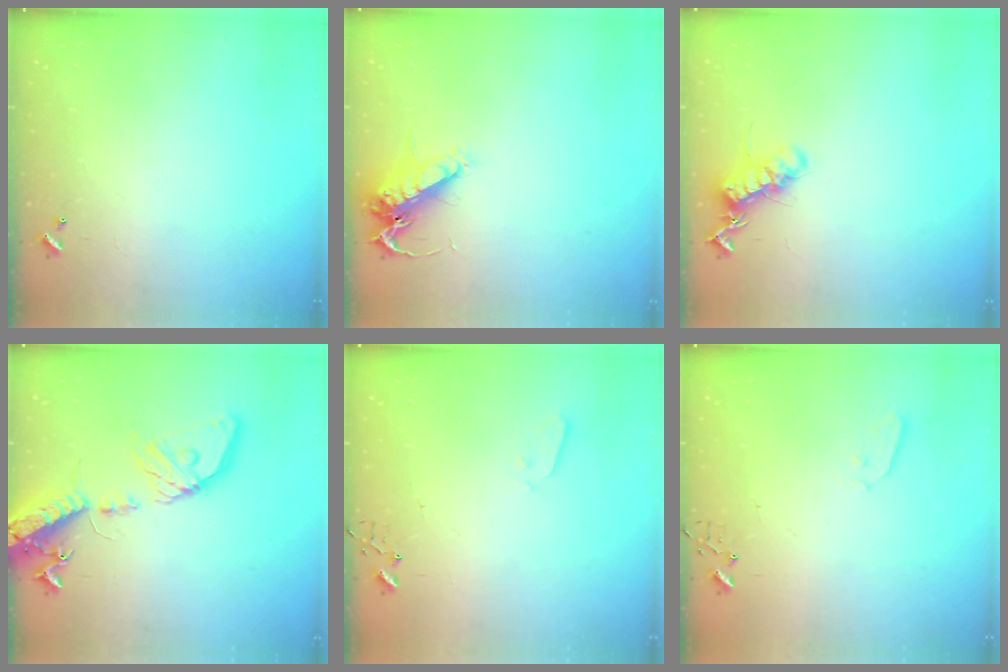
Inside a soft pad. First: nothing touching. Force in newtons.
{"total": 13.8, "press": 13.7, "slide": 1.5}
{"total": 12.9, "press": 12.9, "slide": 0.3}
{"total": 19.5, "press": 19.2, "slide": 3.6}
{"total": 2.8, "press": 2.7, "slide": 0.4}
{"total": 3.5, "press": 3.5, "slide": 0.6}